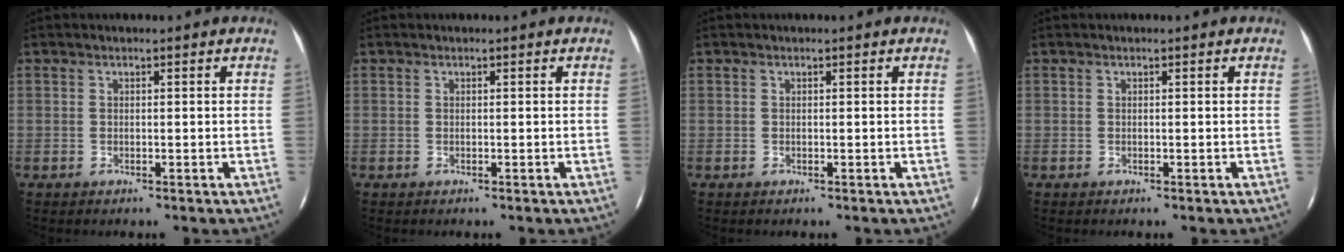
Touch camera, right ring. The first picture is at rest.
{"total": 0.0}
{"total": 0.0}
{"total": 0.0}